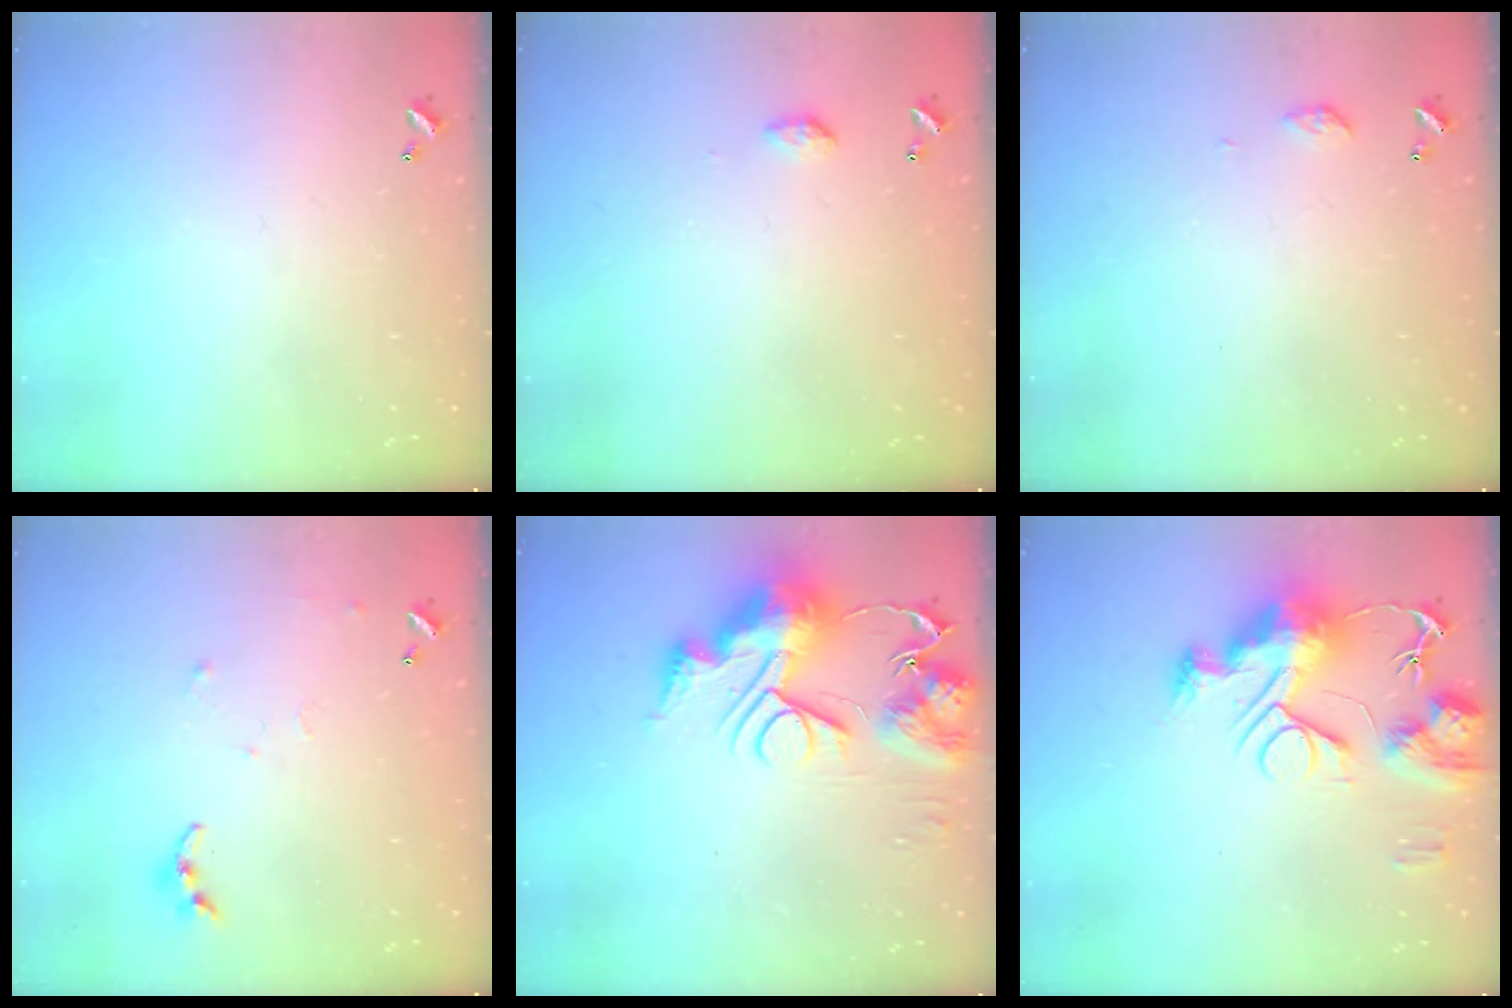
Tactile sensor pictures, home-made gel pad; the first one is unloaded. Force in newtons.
{"total": 4.1, "press": 4.1, "slide": 0.6}
{"total": 4.6, "press": 4.5, "slide": 0.6}
{"total": 7.5, "press": 7.5, "slide": 0.6}
{"total": 14.3, "press": 14.2, "slide": 1.6}
{"total": 14.8, "press": 14.7, "slide": 1.3}